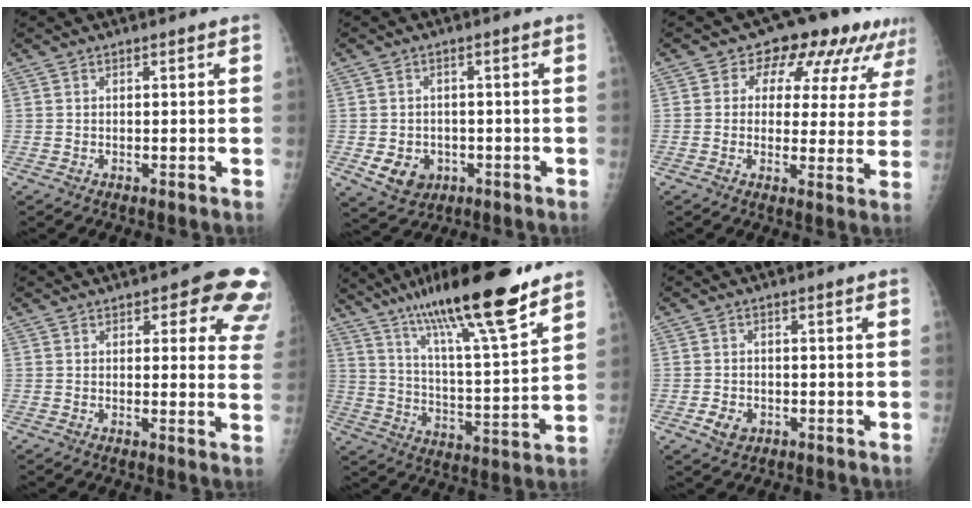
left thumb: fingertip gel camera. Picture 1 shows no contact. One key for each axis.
{"total": 5.8, "fx": -1.6, "fy": 4.9, "fz": 2.8, "tx": -0.033, "ty": 0.007, "tz": -0.012}
{"total": 13.0, "fx": 7.9, "fy": 8.0, "fz": 6.6, "tx": -0.035, "ty": -0.017, "tz": 0.083}
{"total": 10.9, "fx": 6.8, "fy": 4.8, "fz": 7.1, "tx": -0.025, "ty": -0.028, "tz": 0.058}
{"total": 22.2, "fx": 15.7, "fy": 3.0, "fz": 15.4, "tx": -0.244, "ty": -0.061, "tz": 0.263}
{"total": 3.0, "fx": -1.1, "fy": 2.3, "fz": 1.7, "tx": -0.027, "ty": 0.001, "tz": -0.012}